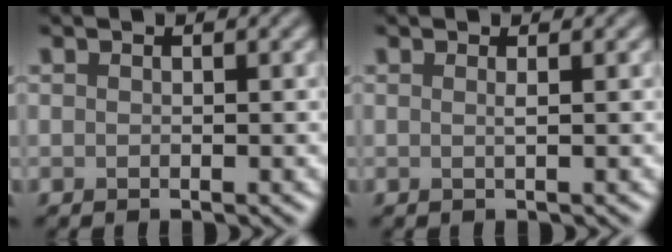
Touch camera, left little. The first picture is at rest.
{"total": 0.8, "force": [0.2, 0.3, 0.8], "torque": [-0.005, -0.001, -0.003]}